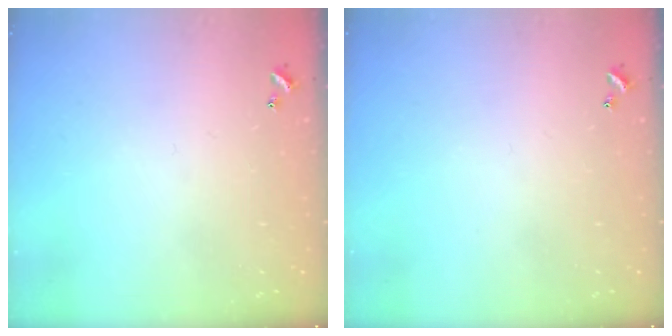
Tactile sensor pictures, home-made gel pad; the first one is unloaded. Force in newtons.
{"total": 0.0}